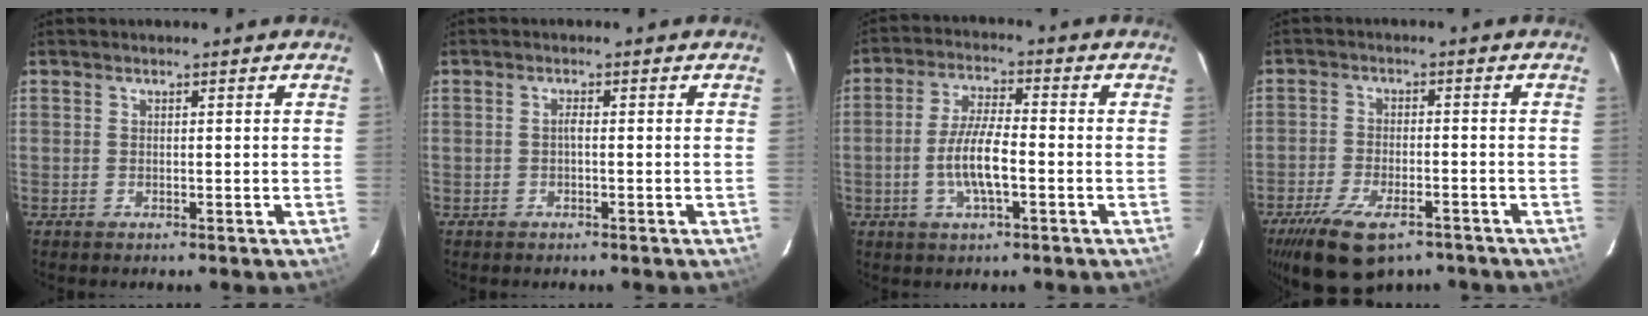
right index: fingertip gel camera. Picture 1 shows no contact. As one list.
[{"total": 0.8, "force": [-0.3, 0.1, 0.8], "torque": [-0.015, 0.005, -0.006]}, {"total": 8.1, "force": [-2.1, 2.1, 7.5], "torque": [-0.151, 0.004, -0.042]}, {"total": 13.3, "force": [-9.0, 5.6, 8.0], "torque": [-0.172, -0.026, -0.151]}]